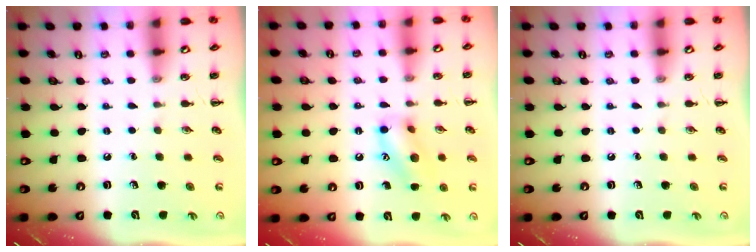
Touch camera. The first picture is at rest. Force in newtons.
{"total": 12.7, "press": 12.6, "slide": 1.4}
{"total": 0.0}